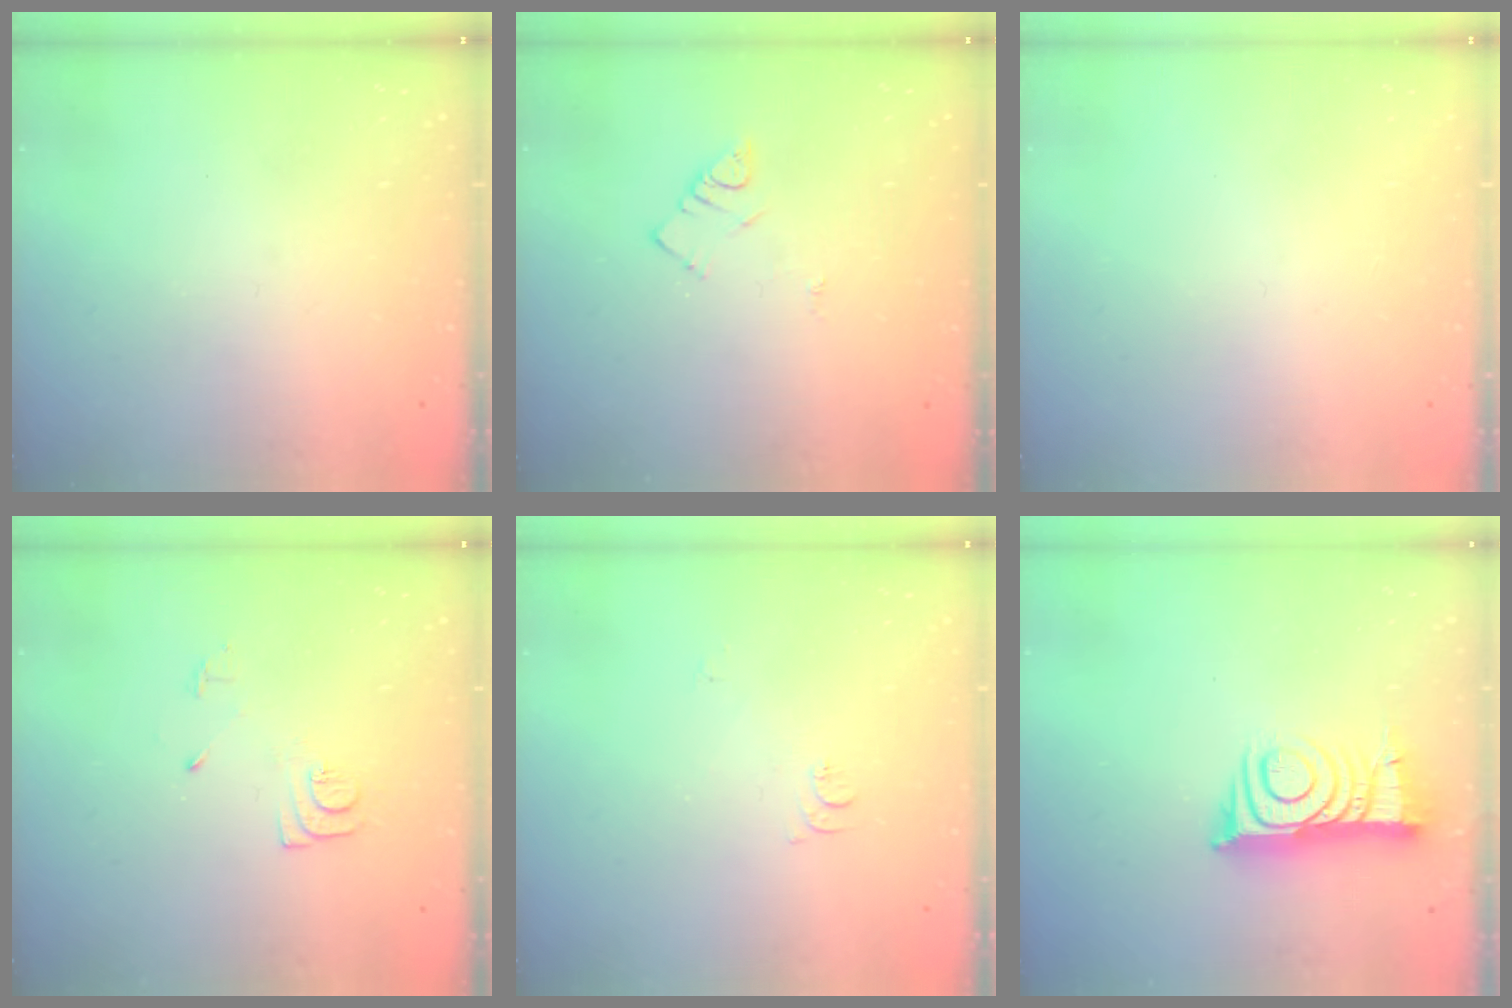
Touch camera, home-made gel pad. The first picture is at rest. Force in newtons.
{"total": 4.3, "press": 4.2, "slide": 0.7}
{"total": 1.8, "press": 1.7, "slide": 0.1}
{"total": 8.4, "press": 8.3, "slide": 0.8}
{"total": 5.2, "press": 5.1, "slide": 0.6}
{"total": 11.0, "press": 11.0, "slide": 0.6}